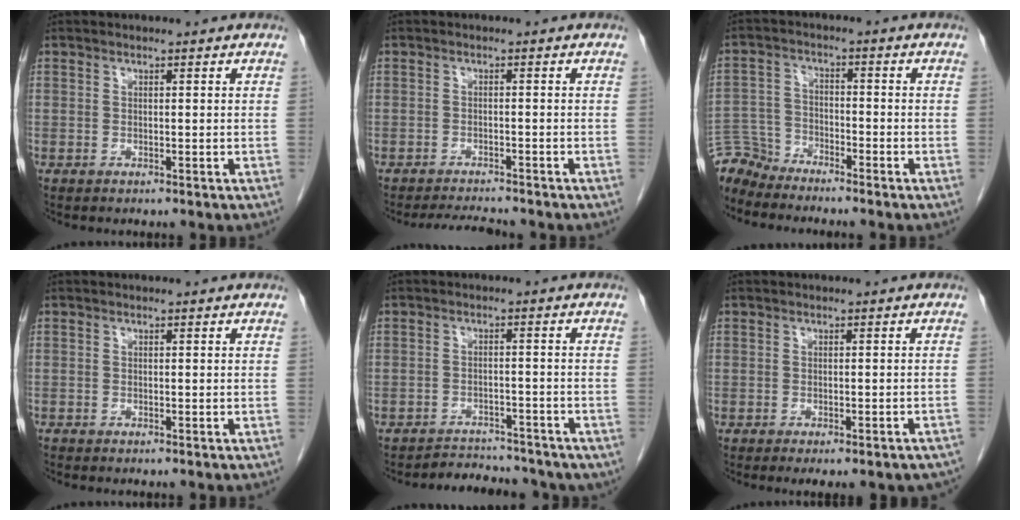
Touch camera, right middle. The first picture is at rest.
{"total": 4.1, "force": [-4.0, -0.1, 1.0], "torque": [-0.021, -0.016, -0.064]}
{"total": 5.6, "force": [-5.5, 0.6, -0.9], "torque": [0.013, 0.003, -0.107]}
{"total": 0.0}
{"total": 7.7, "force": [-7.0, 3.0, 1.2], "torque": [-0.011, 0.014, -0.086]}
{"total": 7.8, "force": [-6.4, 2.0, 3.9], "torque": [-0.041, 0.001, -0.070]}